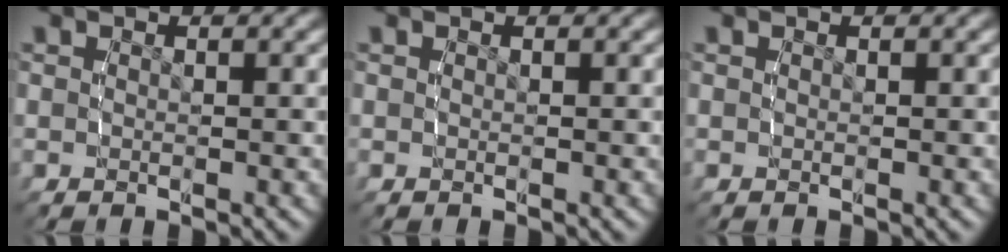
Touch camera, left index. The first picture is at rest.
{"total": 0.0}
{"total": 0.0}